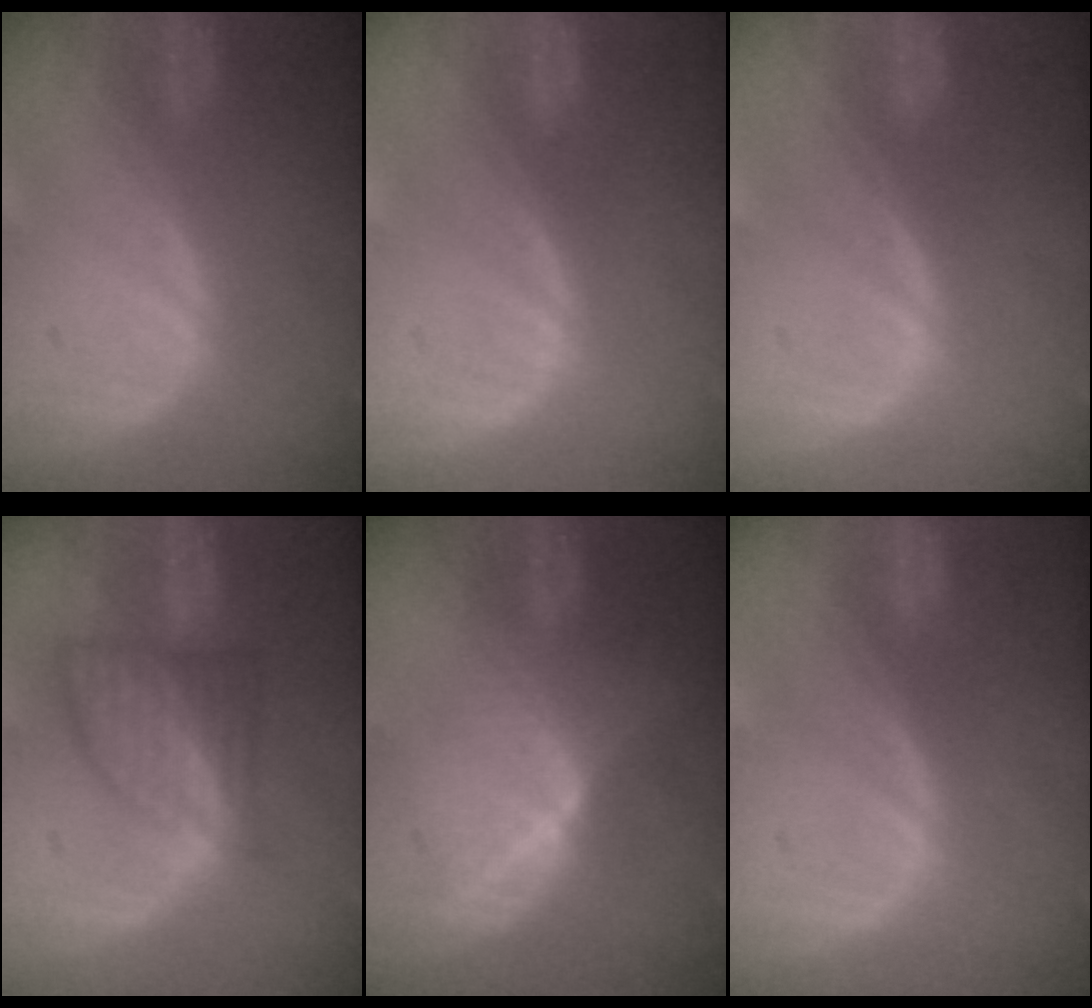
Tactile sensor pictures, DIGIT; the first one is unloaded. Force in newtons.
{"total": 0.0}
{"total": 0.0}
{"total": 7.0, "press": 6.4, "slide": 2.8}
{"total": 6.4, "press": 5.9, "slide": 2.3}
{"total": 0.0}